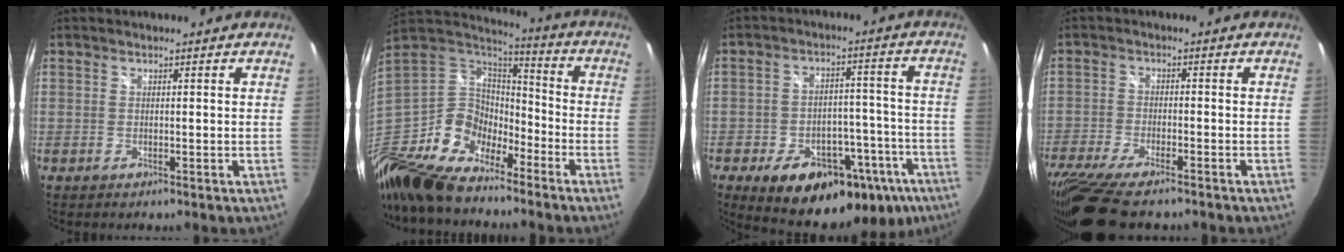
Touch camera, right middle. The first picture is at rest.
{"total": 21.8, "force": [-15.0, 11.6, 10.8], "torque": [-0.269, -0.013, -0.287]}
{"total": 24.0, "force": [-14.3, 13.0, 14.3], "torque": [-0.222, 0.010, -0.173]}
{"total": 15.0, "force": [-12.1, 3.5, 8.3], "torque": [-0.189, -0.055, -0.210]}